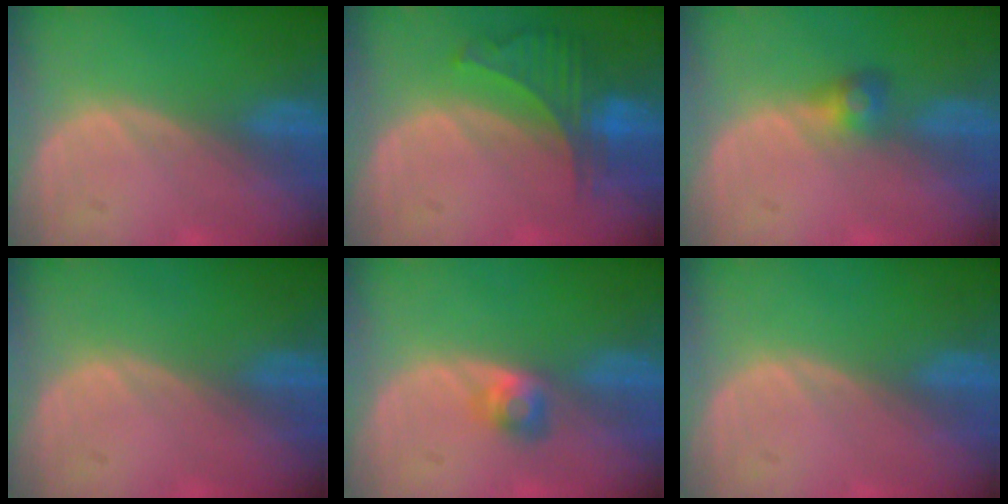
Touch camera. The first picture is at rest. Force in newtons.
{"total": 6.4, "press": 5.9, "slide": 2.3}
{"total": 2.7, "press": 2.6, "slide": 0.8}
{"total": 0.0}
{"total": 2.6, "press": 2.4, "slide": 1.0}
{"total": 0.0}